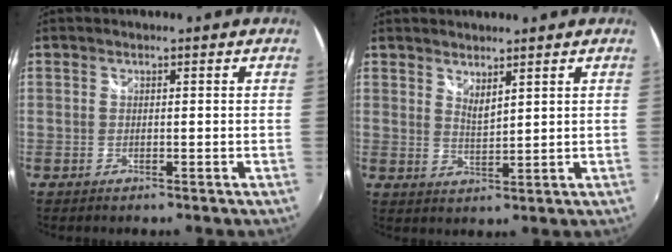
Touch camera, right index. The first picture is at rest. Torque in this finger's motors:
{"motor_torque": [-0.16, 0.01, -0.01, 0.00]}